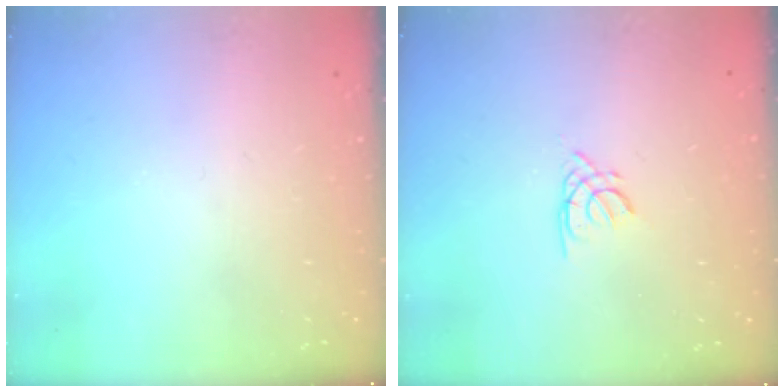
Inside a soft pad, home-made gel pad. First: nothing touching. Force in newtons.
{"total": 1.5, "press": 1.4, "slide": 0.3}